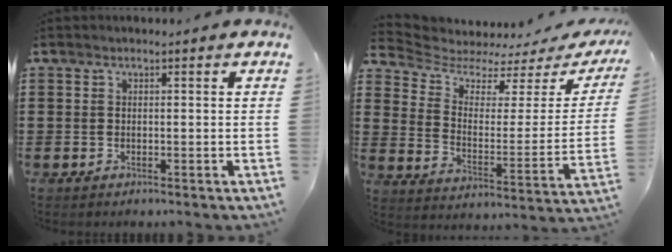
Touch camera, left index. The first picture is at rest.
{"total": 4.4, "force": [4.0, 1.5, 1.3], "torque": [-0.054, -0.031, 0.063]}